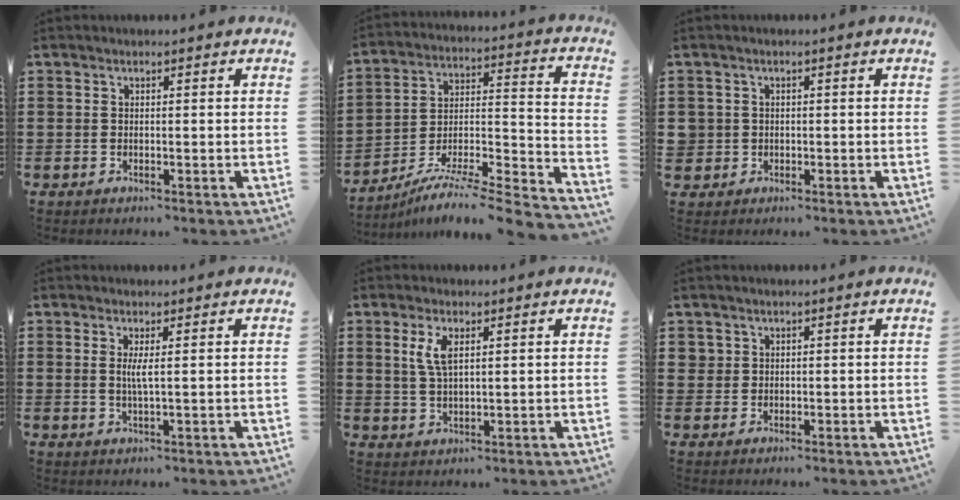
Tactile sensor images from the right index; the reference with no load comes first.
{"total": 6.5, "force": [-5.4, 0.0, 3.7], "torque": [-0.063, -0.011, -0.111]}
{"total": 1.6, "force": [-0.2, 1.6, 0.1], "torque": [-0.008, 0.006, -0.008]}
{"total": 2.2, "force": [0.3, -0.1, 2.2], "torque": [-0.044, -0.007, 0.003]}
{"total": 4.3, "force": [1.7, 1.6, 3.6], "torque": [-0.078, 0.007, 0.028]}
{"total": 1.6, "force": [0.8, 1.4, 0.1], "torque": [-0.008, 0.006, 0.016]}